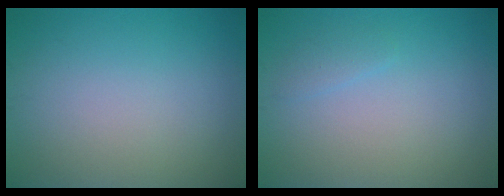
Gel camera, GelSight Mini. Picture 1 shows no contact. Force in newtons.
{"total": 0.9, "press": 0.9, "slide": 0.1}